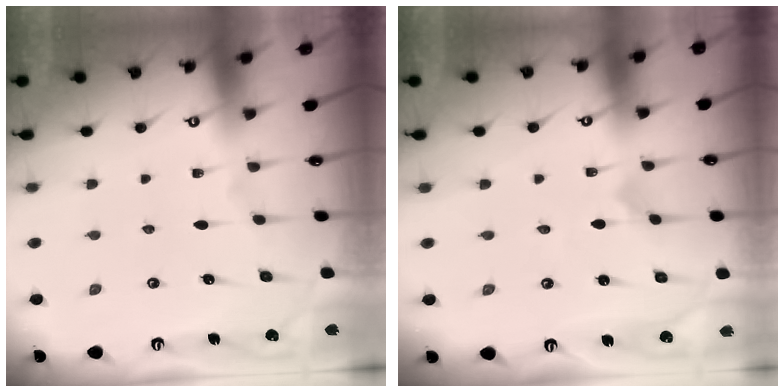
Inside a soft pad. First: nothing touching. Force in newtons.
{"total": 0.0}